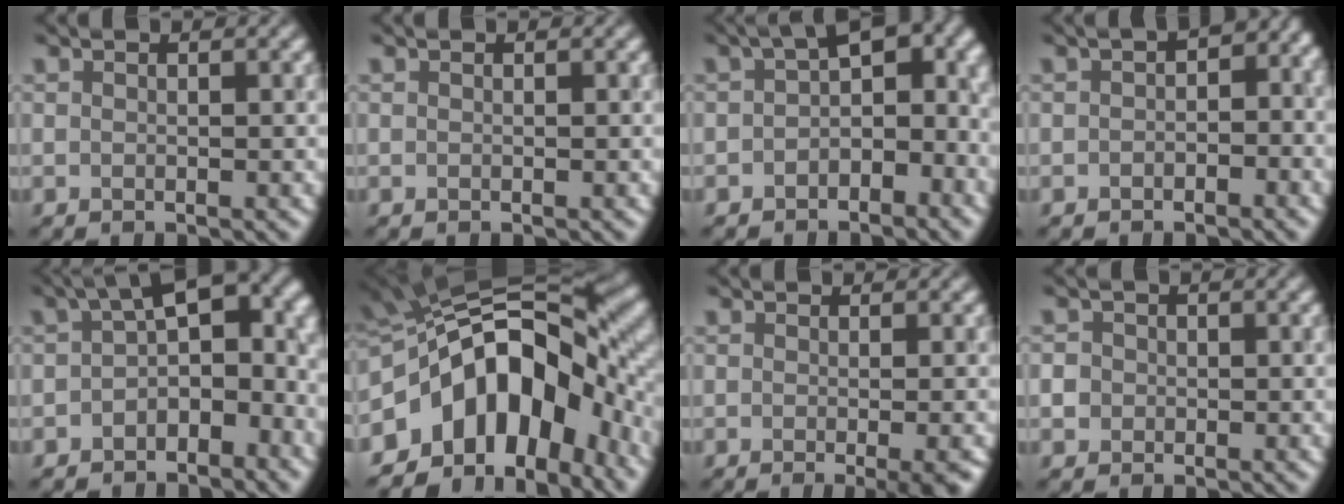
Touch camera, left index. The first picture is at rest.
{"total": 0.0}
{"total": 7.9, "force": [-0.6, 4.6, 6.3], "torque": [-0.068, 0.020, -0.026]}
{"total": 3.7, "force": [-0.6, 2.3, 2.8], "torque": [-0.028, 0.007, -0.020]}
{"total": 9.8, "force": [-0.3, 6.1, 7.7], "torque": [-0.089, 0.015, -0.015]}
{"total": 13.2, "force": [-4.5, 8.1, 9.4], "torque": [-0.127, 0.019, -0.095]}
{"total": 4.5, "force": [-1.8, 1.5, 3.8], "torque": [-0.028, -0.002, -0.018]}
{"total": 2.8, "force": [0.0, 2.6, 1.0], "torque": [-0.003, 0.018, -0.028]}